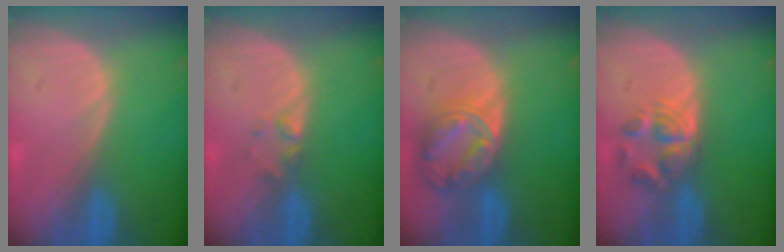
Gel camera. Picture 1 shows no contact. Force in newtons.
{"total": 1.4, "press": 1.3, "slide": 0.2}
{"total": 8.3, "press": 7.0, "slide": 4.4}
{"total": 5.9, "press": 4.8, "slide": 3.4}